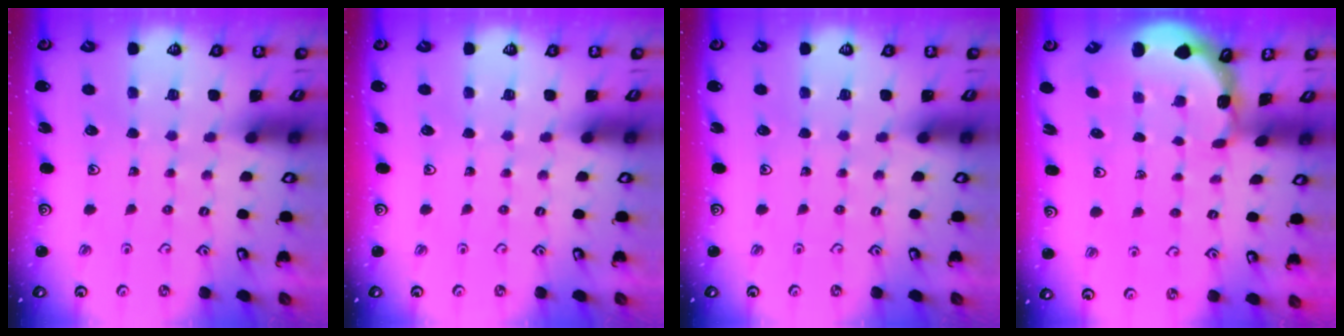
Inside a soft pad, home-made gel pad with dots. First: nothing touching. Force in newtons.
{"total": 0.0}
{"total": 0.0}
{"total": 1.0, "press": 1.0, "slide": 0.0}